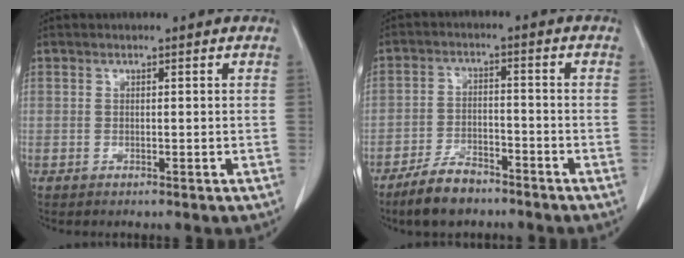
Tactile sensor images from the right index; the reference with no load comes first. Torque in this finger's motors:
{"motor_torque": [0.23, -0.26, 0.10, 0.01]}